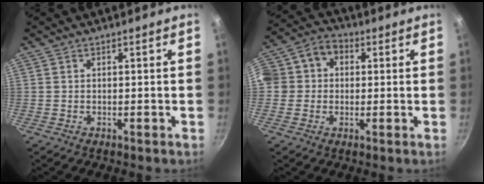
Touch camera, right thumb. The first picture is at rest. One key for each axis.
{"total": 10.0, "fx": 0.7, "fy": 8.9, "fz": 4.7, "tx": -0.070, "ty": 0.026, "tz": -0.006}